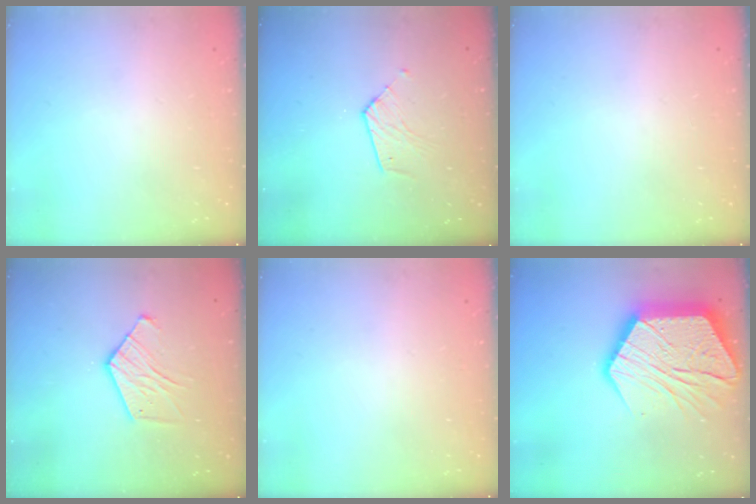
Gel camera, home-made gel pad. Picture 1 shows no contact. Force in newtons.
{"total": 5.9, "press": 5.8, "slide": 0.5}
{"total": 0.0}
{"total": 8.8, "press": 8.8, "slide": 0.3}
{"total": 0.0}
{"total": 27.1, "press": 27.0, "slide": 2.2}